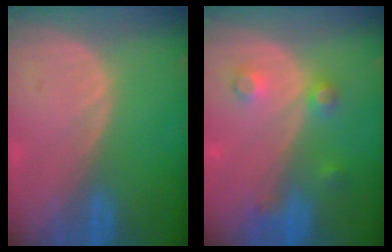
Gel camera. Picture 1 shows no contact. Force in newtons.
{"total": 4.1, "press": 3.6, "slide": 2.0}